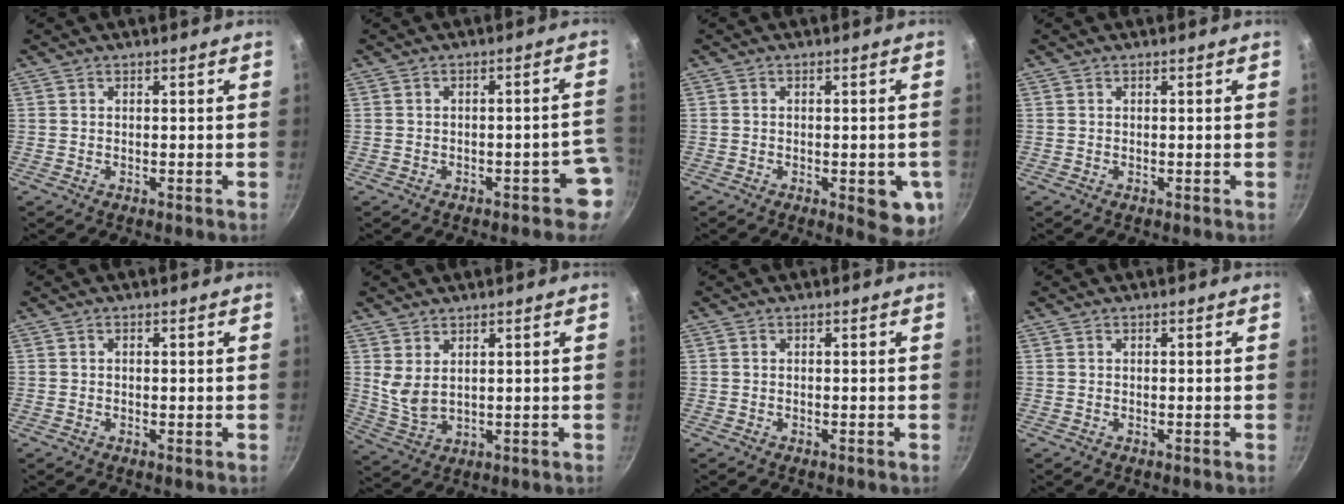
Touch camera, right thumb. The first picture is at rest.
{"total": 4.6, "force": [-2.2, 2.4, 3.3], "torque": [0.005, 0.042, -0.020]}
{"total": 8.3, "force": [-2.3, 3.4, 7.2], "torque": [-0.058, 0.003, -0.025]}
{"total": 0.0}
{"total": 0.6, "force": [0.0, 0.5, 0.4], "torque": [-0.004, 0.002, 0.000]}
{"total": 5.1, "force": [2.4, 2.6, 3.6], "torque": [-0.066, -0.027, 0.058]}
{"total": 0.0}
{"total": 0.0}